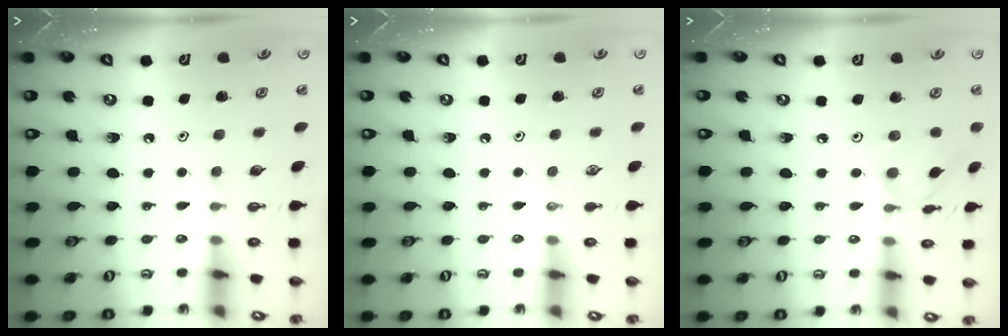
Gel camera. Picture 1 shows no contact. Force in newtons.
{"total": 0.0}
{"total": 2.9, "press": 2.9, "slide": 0.2}